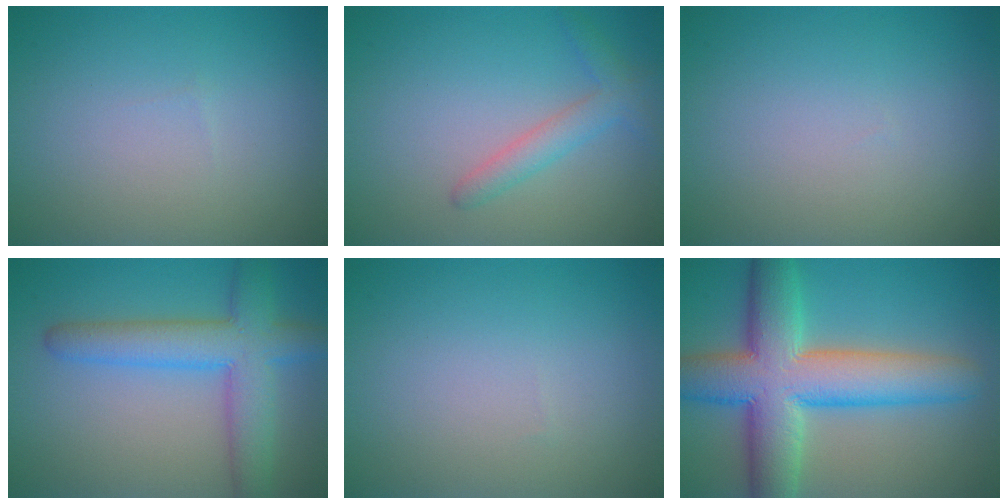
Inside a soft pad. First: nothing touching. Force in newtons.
{"total": 2.3, "press": 2.3, "slide": 0.1}
{"total": 0.0}
{"total": 6.3, "press": 6.3, "slide": 0.3}
{"total": 0.0}
{"total": 10.9, "press": 10.9, "slide": 0.4}